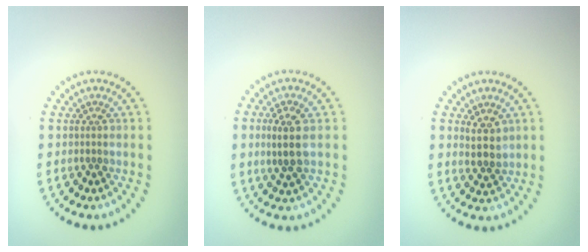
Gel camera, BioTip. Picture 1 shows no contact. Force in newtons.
{"total": 2.8, "press": 2.6, "slide": 1.1}
{"total": 2.3, "press": 2.0, "slide": 1.0}